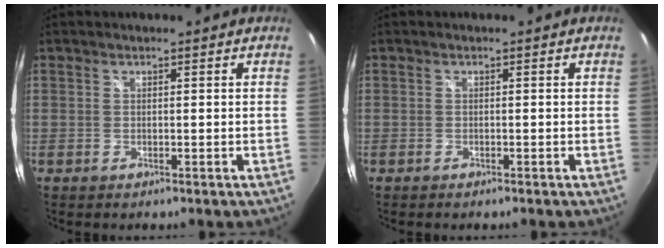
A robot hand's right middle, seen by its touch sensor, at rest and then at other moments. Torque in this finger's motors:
{"motor_torque": [-0.33, 0.18, -0.02, 0.00]}